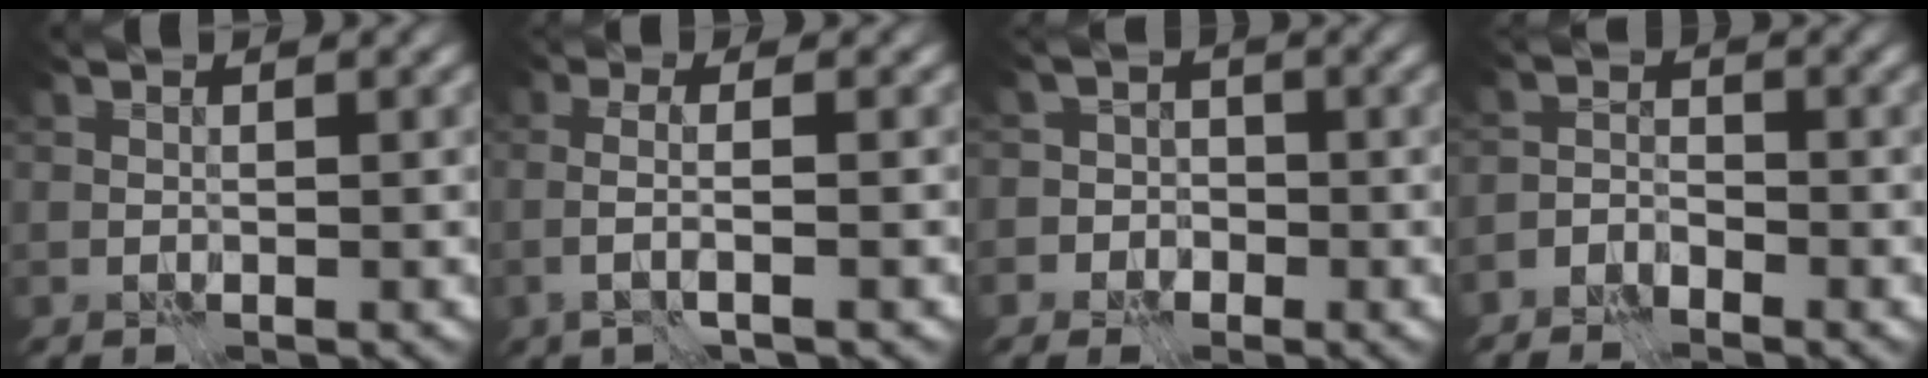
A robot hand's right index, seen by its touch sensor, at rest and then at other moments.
{"total": 2.3, "force": [-0.5, 0.0, 2.3], "torque": [-0.042, 0.001, -0.012]}
{"total": 4.6, "force": [-2.1, 4.0, 0.5], "torque": [0.017, 0.011, -0.065]}
{"total": 2.6, "force": [-2.3, 0.9, 0.6], "torque": [-0.009, 0.007, -0.055]}